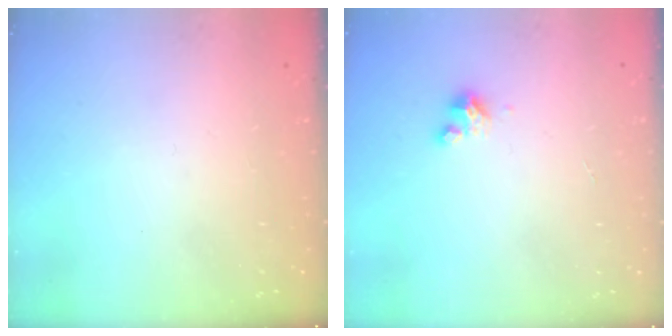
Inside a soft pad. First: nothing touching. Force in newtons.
{"total": 3.5, "press": 3.5, "slide": 0.3}